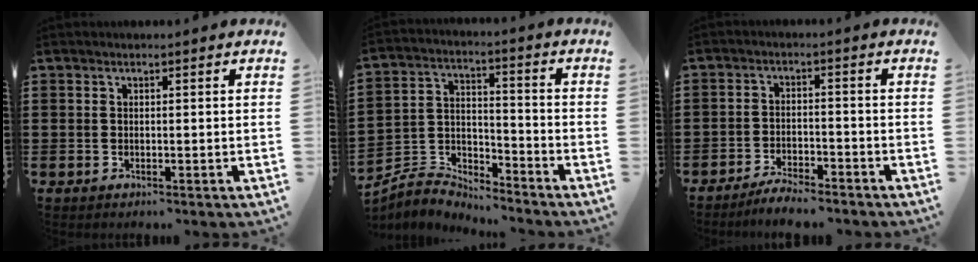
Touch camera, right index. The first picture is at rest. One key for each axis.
{"total": 4.7, "fx": -4.6, "fy": 0.9, "fz": 0.0, "tx": -0.019, "ty": -0.003, "tz": -0.100}
{"total": 3.6, "fx": -3.5, "fy": 0.3, "fz": 0.7, "tx": -0.016, "ty": 0.009, "tz": -0.072}